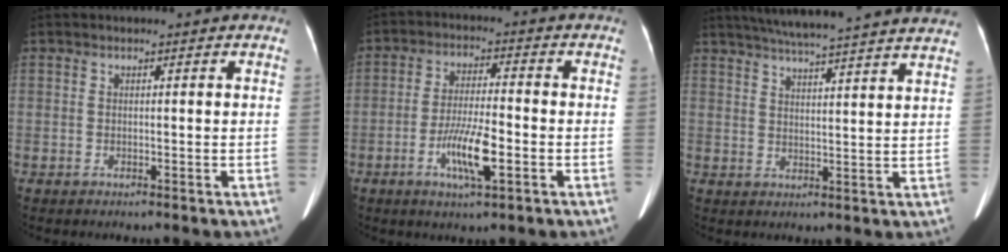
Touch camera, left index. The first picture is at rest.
{"total": 7.9, "force": [-3.0, 1.2, 7.2], "torque": [-0.142, -0.008, -0.054]}
{"total": 23.4, "force": [21.1, 0.1, 10.1], "torque": [-0.162, -0.005, 0.268]}